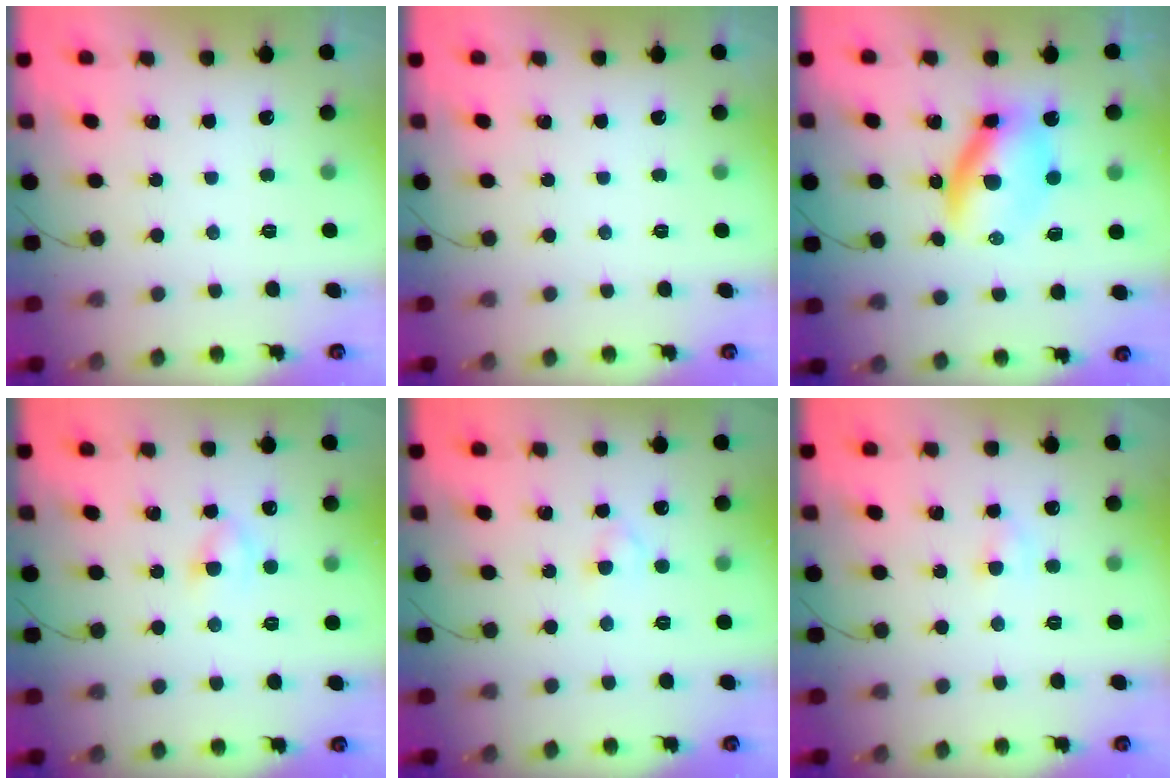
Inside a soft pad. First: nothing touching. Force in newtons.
{"total": 0.0}
{"total": 8.5, "press": 8.2, "slide": 2.5}
{"total": 3.0, "press": 2.8, "slide": 1.2}
{"total": 2.2, "press": 2.0, "slide": 1.1}
{"total": 3.0, "press": 2.8, "slide": 1.0}